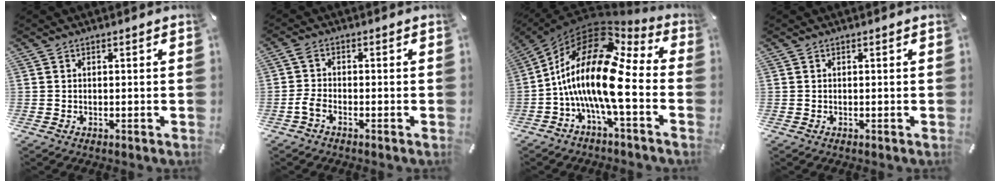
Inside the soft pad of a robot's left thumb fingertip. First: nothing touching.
{"total": 3.1, "force": [-1.5, 1.5, 2.3], "torque": [-0.059, 0.000, -0.031]}
{"total": 21.2, "force": [-2.5, 7.2, 19.8], "torque": [-0.425, -0.019, -0.055]}
{"total": 0.0}